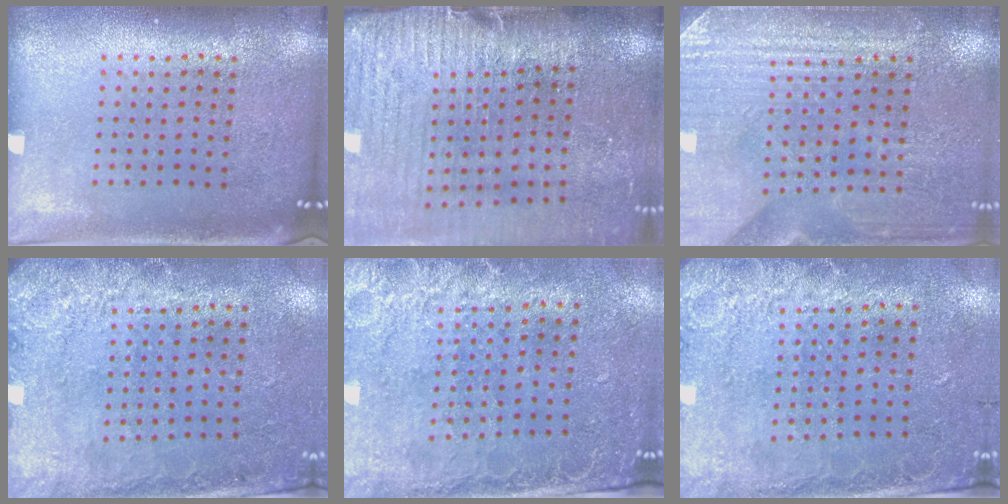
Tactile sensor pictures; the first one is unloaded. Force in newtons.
{"total": 4.0, "press": 3.6, "slide": 1.9}
{"total": 3.2, "press": 3.1, "slide": 0.5}
{"total": 2.8, "press": 2.0, "slide": 1.9}
{"total": 2.5, "press": 2.2, "slide": 1.3}
{"total": 2.6, "press": 1.9, "slide": 1.8}